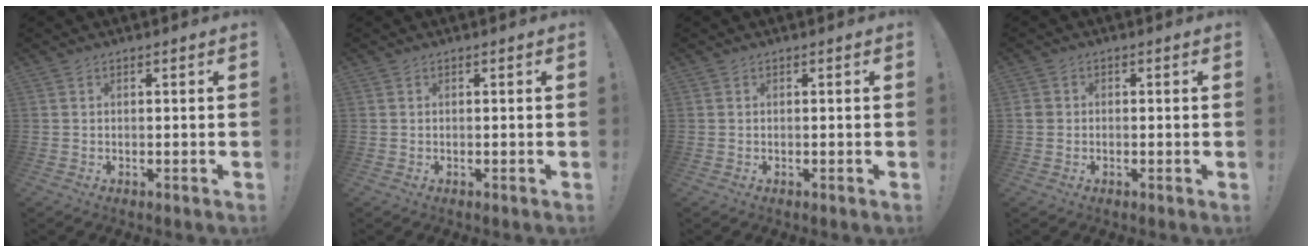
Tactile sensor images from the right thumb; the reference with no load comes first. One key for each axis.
{"total": 0.0}
{"total": 0.0}
{"total": 1.9, "fx": -0.4, "fy": 1.8, "fz": 0.5, "tx": -0.015, "ty": 0.010, "tz": -0.005}